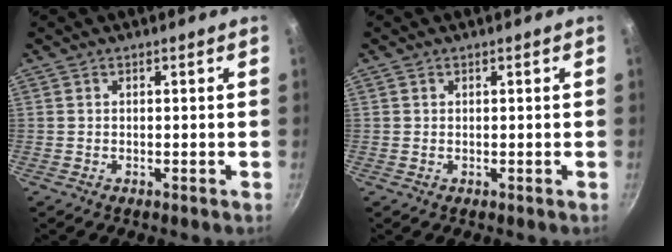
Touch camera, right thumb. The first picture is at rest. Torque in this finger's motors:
{"motor_torque": [-0.22, -0.40, -0.44, 0.19, 0.06]}